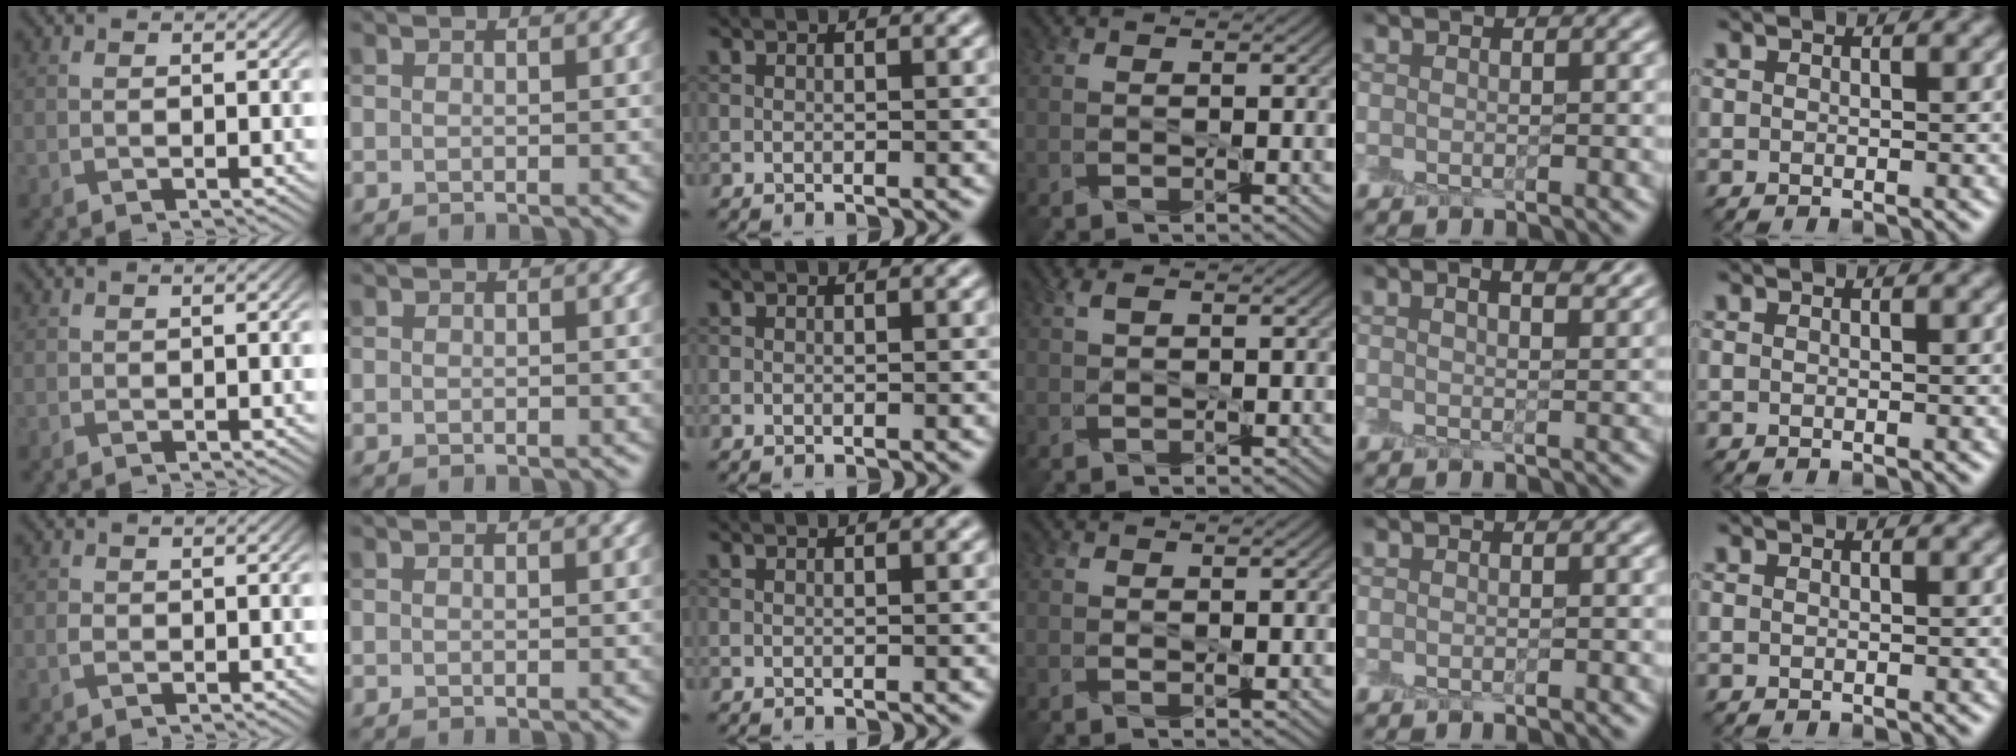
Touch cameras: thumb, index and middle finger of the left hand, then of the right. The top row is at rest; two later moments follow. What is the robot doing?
{"motion": "peel", "object": "shipping label"}